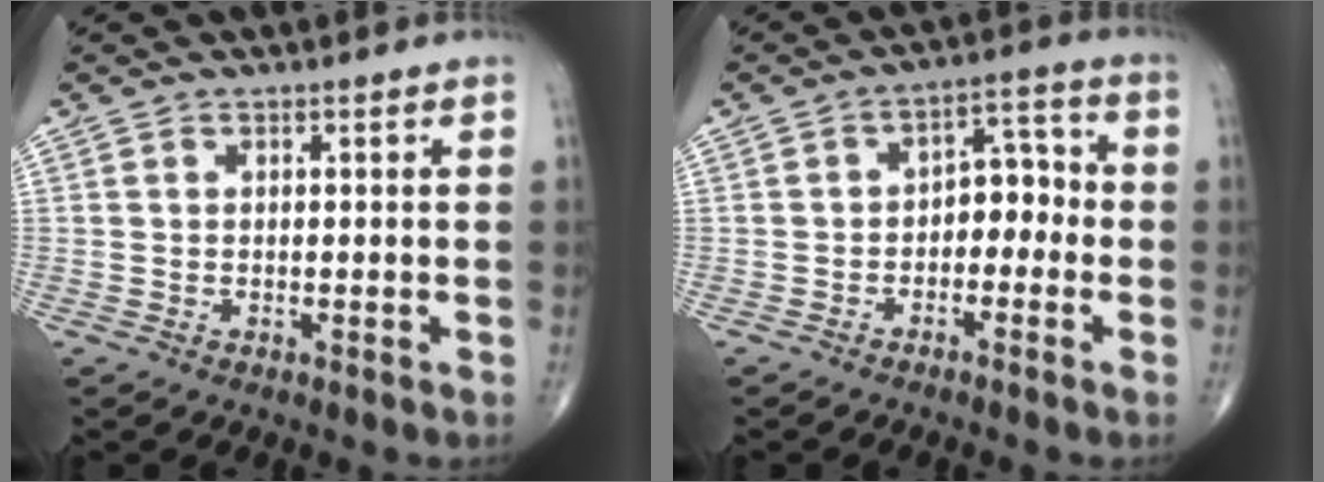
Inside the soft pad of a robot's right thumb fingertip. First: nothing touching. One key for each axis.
{"total": 6.5, "fx": -1.7, "fy": 4.3, "fz": 4.5, "tx": -0.037, "ty": 0.038, "tz": -0.040}